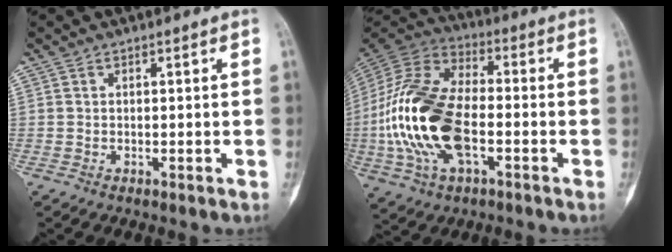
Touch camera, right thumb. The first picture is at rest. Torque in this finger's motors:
{"motor_torque": [2.43, 2.59, 1.54, -1.23, 0.87]}